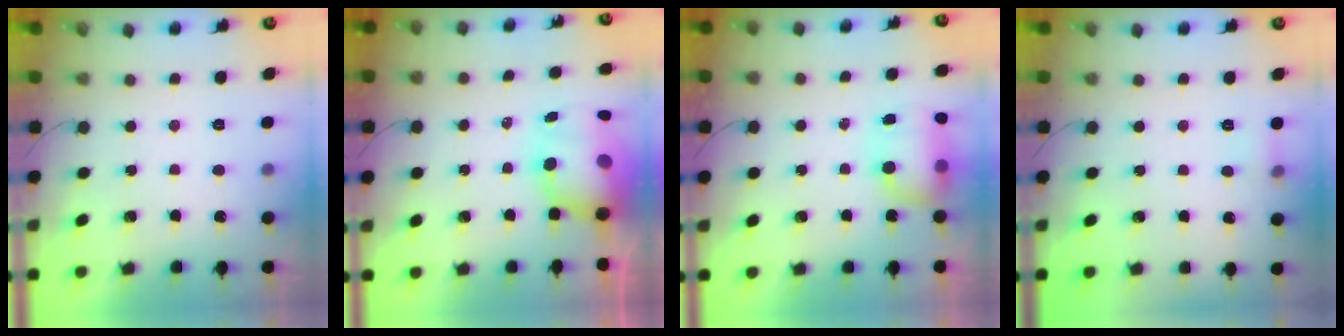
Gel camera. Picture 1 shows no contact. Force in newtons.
{"total": 11.0, "press": 10.6, "slide": 2.9}
{"total": 7.8, "press": 7.6, "slide": 1.8}
{"total": 6.7, "press": 3.7, "slide": 5.6}